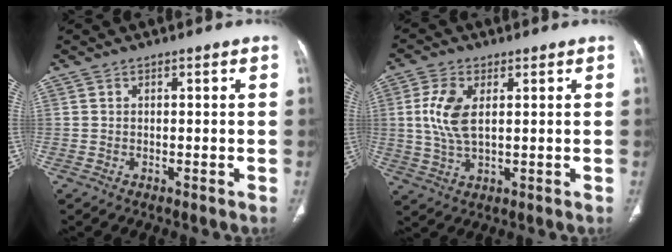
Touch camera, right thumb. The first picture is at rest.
{"total": 8.1, "force": [1.7, 4.1, 6.8], "torque": [-0.153, -0.003, 0.037]}